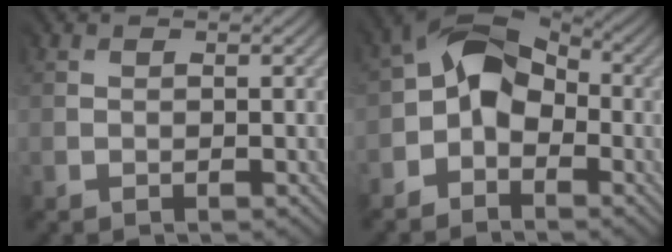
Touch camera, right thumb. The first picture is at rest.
{"total": 7.9, "force": [-0.8, 5.7, 5.4], "torque": [-0.099, 0.015, -0.035]}